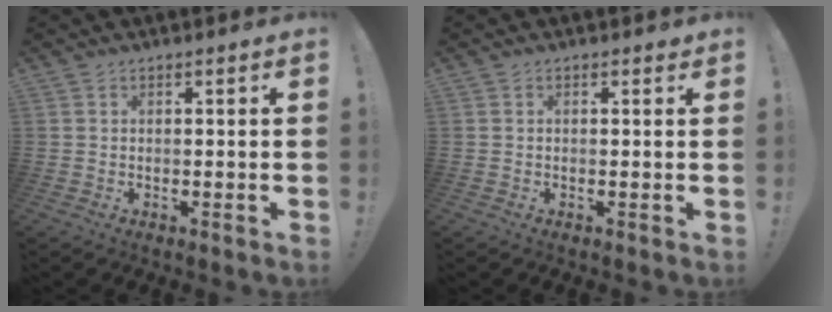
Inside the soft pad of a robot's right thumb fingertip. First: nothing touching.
{"total": 0.5, "force": [0.3, 0.3, 0.2], "torque": [0.009, -0.004, 0.002]}